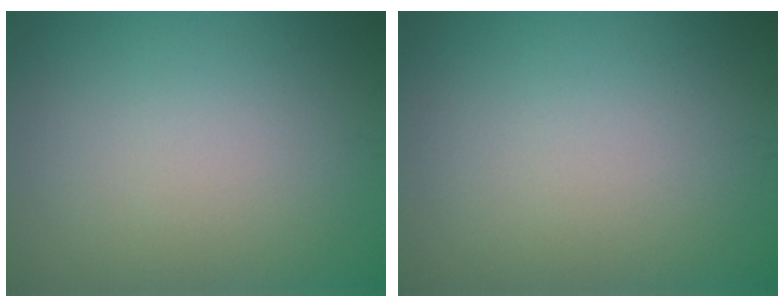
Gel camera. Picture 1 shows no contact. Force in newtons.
{"total": 0.0}